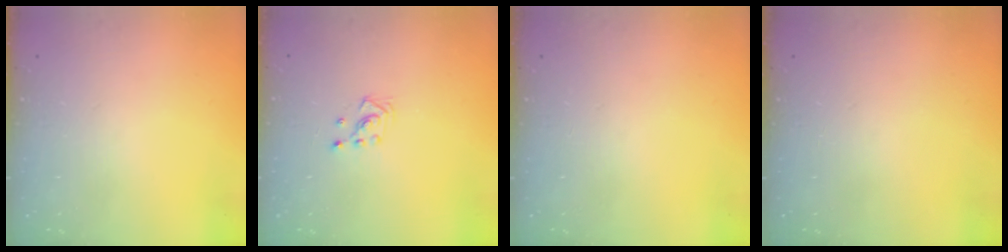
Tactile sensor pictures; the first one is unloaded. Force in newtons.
{"total": 2.6, "press": 2.6, "slide": 0.3}
{"total": 0.0}
{"total": 0.0}